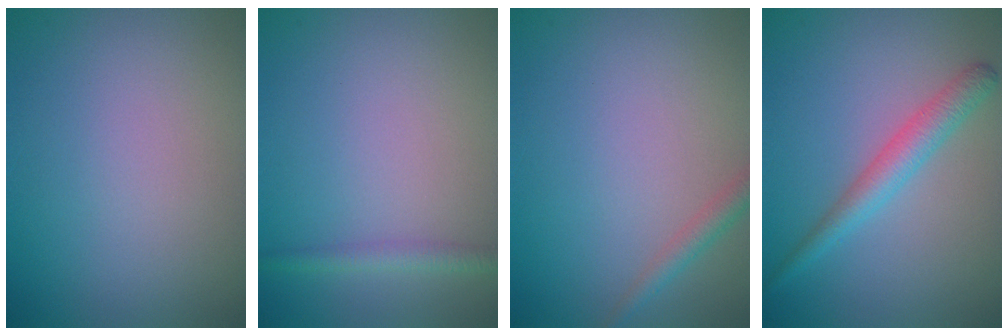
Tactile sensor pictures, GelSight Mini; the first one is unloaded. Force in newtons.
{"total": 1.6, "press": 1.6, "slide": 0.1}
{"total": 1.7, "press": 1.7, "slide": 0.1}
{"total": 2.7, "press": 2.7, "slide": 0.1}